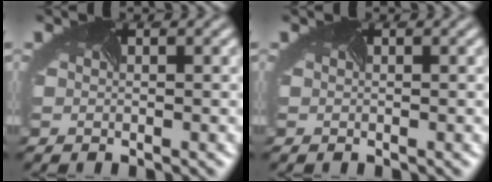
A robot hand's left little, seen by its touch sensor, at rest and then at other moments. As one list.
[{"total": 0.0}]